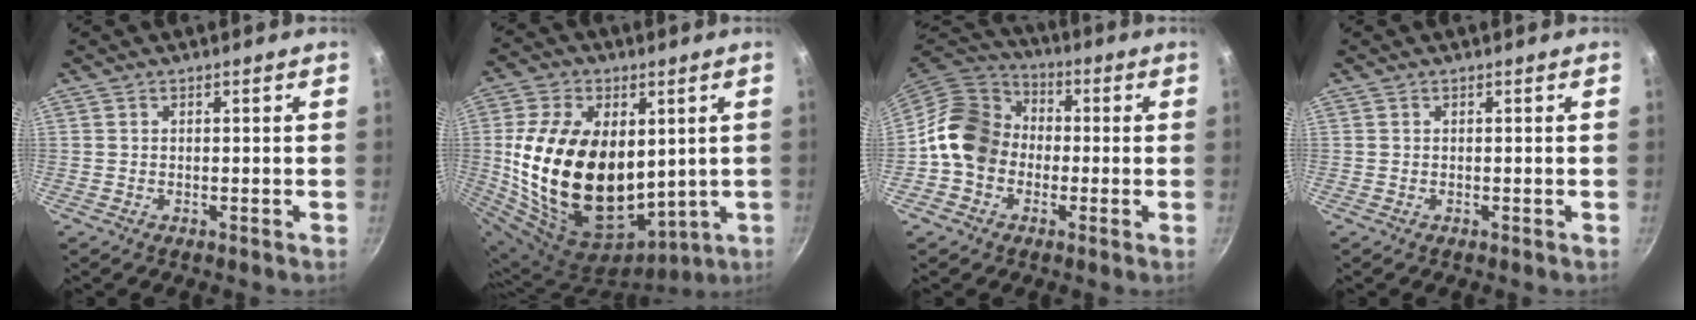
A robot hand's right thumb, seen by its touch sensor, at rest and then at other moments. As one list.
[{"total": 26.1, "force": [2.9, 16.8, 19.7], "torque": [-0.347, -0.021, 0.069]}, {"total": 13.1, "force": [-1.1, 11.1, 7.0], "torque": [-0.087, 0.032, -0.040]}, {"total": 0.0}]